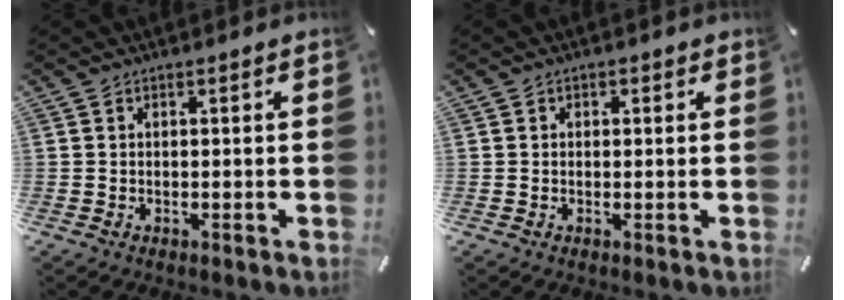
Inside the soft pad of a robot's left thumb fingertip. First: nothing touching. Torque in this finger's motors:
{"motor_torque": [0.09, -0.14, 0.09, 0.17, -0.04]}